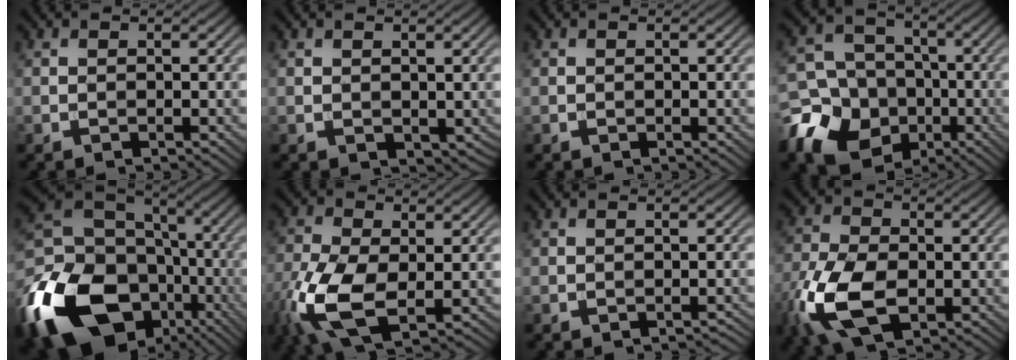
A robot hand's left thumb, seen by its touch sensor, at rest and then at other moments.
{"total": 1.3, "force": [0.7, 0.8, 0.7], "torque": [-0.018, -0.004, 0.016]}
{"total": 0.0}
{"total": 16.5, "force": [-7.1, 13.4, 6.5], "torque": [-0.179, -0.039, -0.146]}
{"total": 22.8, "force": [-9.8, 15.8, 13.2], "torque": [-0.337, -0.049, -0.141]}
{"total": 12.0, "force": [-3.4, 6.3, 9.6], "torque": [-0.255, -0.025, -0.064]}
{"total": 0.6, "force": [-0.6, 0.1, 0.3], "torque": [-0.005, 0.001, -0.008]}
{"total": 12.7, "force": [-4.4, 7.0, 9.6], "torque": [-0.252, -0.028, -0.087]}